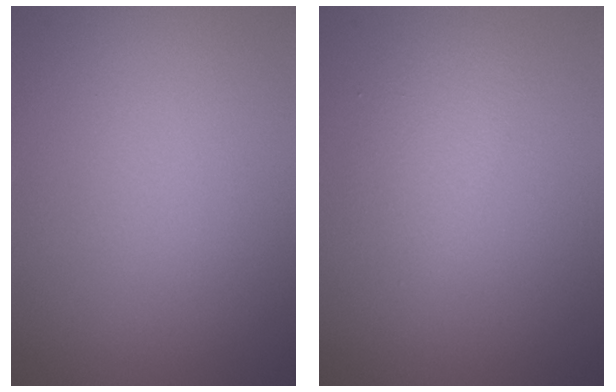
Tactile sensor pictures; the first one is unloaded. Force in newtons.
{"total": 2.1, "press": 2.1, "slide": 0.1}